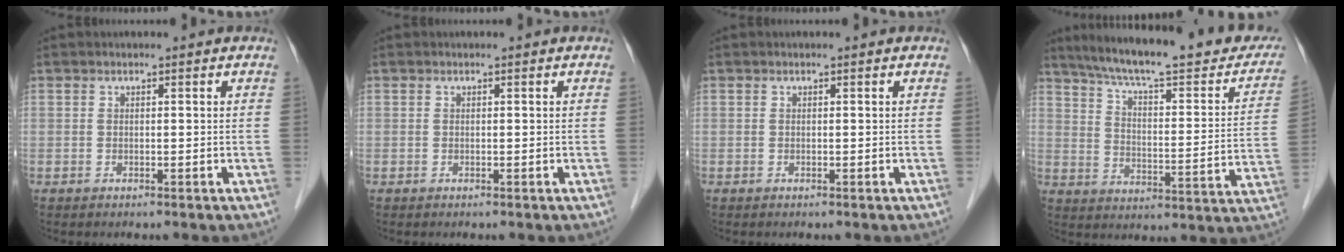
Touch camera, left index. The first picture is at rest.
{"total": 0.0}
{"total": 0.0}
{"total": 26.1, "force": [21.8, 4.3, 13.7], "torque": [-0.202, -0.024, 0.285]}